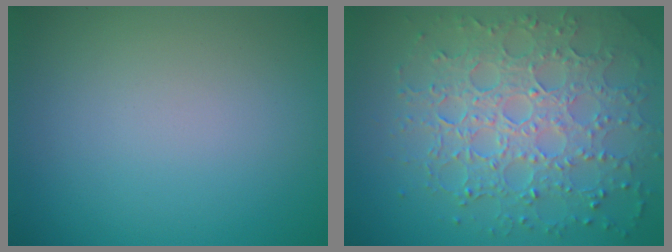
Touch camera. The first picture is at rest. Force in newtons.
{"total": 7.8, "press": 5.7, "slide": 5.2}